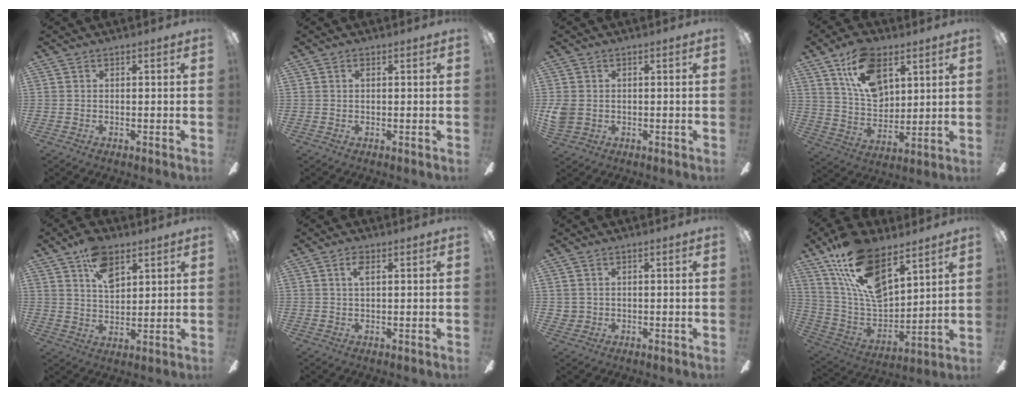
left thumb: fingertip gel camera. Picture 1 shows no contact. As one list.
[{"total": 0.7, "force": [0.3, 0.3, 0.6], "torque": [-0.012, 0.002, 0.005]}, {"total": 4.0, "force": [0.3, 3.4, 2.1], "torque": [-0.052, 0.004, 0.007]}, {"total": 15.1, "force": [8.5, 8.7, 8.9], "torque": [-0.160, -0.018, 0.161]}, {"total": 9.9, "force": [5.9, 5.3, 6.0], "torque": [-0.098, -0.016, 0.105]}, {"total": 2.7, "force": [1.4, 1.1, 2.1], "torque": [-0.040, 0.002, 0.022]}, {"total": 1.7, "force": [0.8, 1.5, 0.2], "torque": [-0.006, 0.002, 0.015]}, {"total": 19.6, "force": [12.6, 8.6, 12.3], "torque": [-0.253, -0.076, 0.222]}]